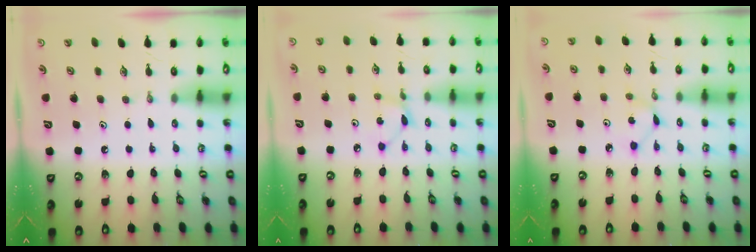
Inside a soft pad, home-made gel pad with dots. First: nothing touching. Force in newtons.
{"total": 1.8, "press": 1.8, "slide": 0.3}
{"total": 1.5, "press": 1.5, "slide": 0.2}